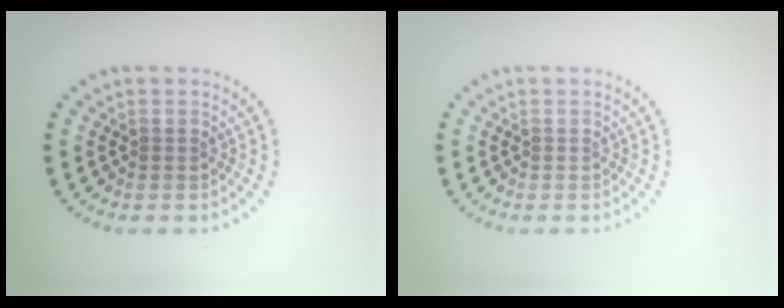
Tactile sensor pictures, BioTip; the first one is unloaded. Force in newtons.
{"total": 0.0}